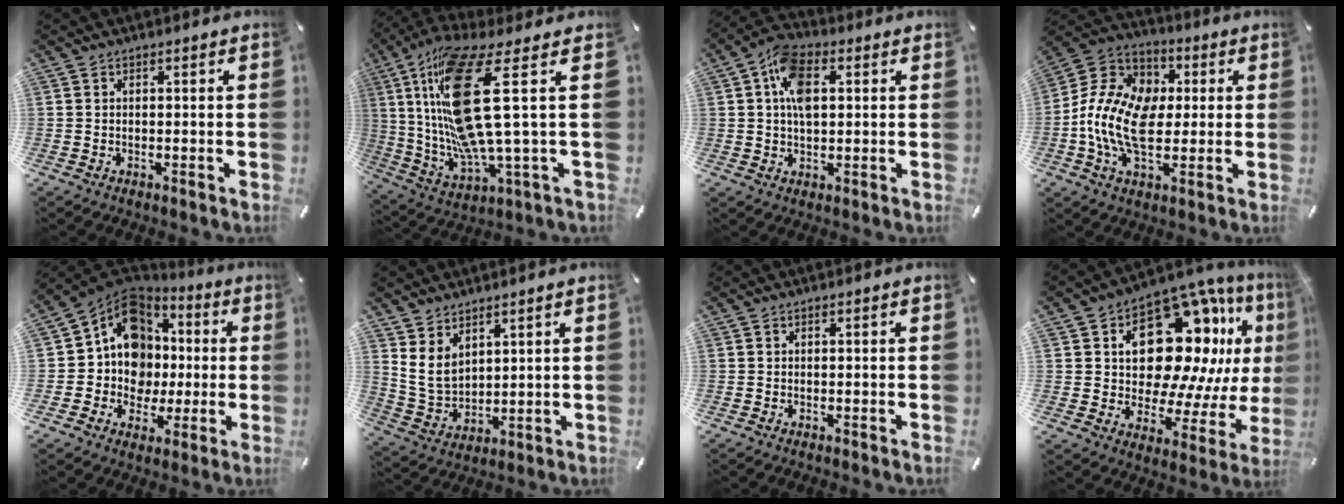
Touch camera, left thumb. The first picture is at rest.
{"total": 26.0, "force": [5.2, 7.0, 24.5], "torque": [-0.513, -0.046, 0.086]}
{"total": 9.7, "force": [1.9, 6.2, 7.3], "torque": [-0.140, 0.006, 0.033]}
{"total": 15.7, "force": [-1.7, 10.9, 11.2], "torque": [-0.253, 0.018, -0.029]}
{"total": 13.7, "force": [1.1, 12.5, 5.5], "torque": [-0.110, -0.024, 0.029]}
{"total": 7.4, "force": [4.0, 5.5, 2.9], "torque": [-0.088, -0.024, 0.073]}
{"total": 0.0}
{"total": 21.6, "force": [7.8, 13.4, 15.0], "torque": [-0.230, -0.059, 0.139]}